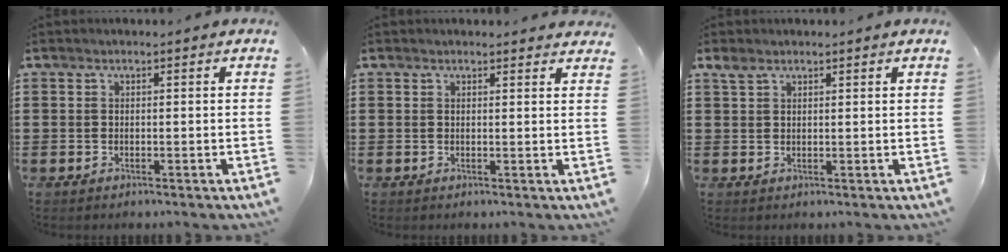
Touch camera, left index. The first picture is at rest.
{"total": 1.3, "force": [1.3, 0.3, 0.0], "torque": [0.004, 0.000, 0.023]}
{"total": 2.2, "force": [1.6, 1.0, 1.0], "torque": [-0.025, 0.004, 0.031]}